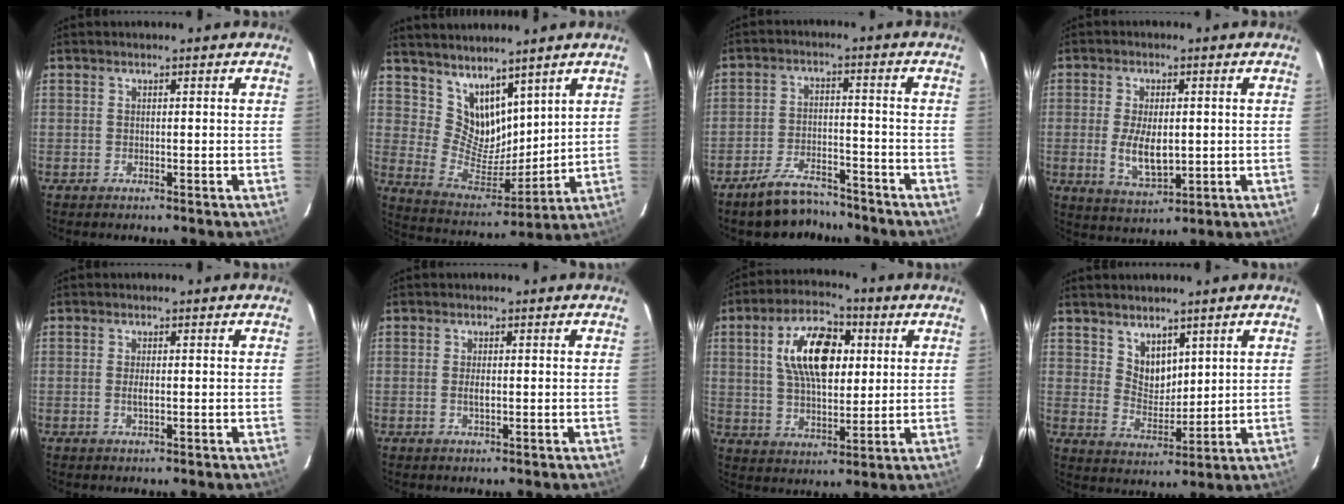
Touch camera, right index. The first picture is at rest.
{"total": 11.2, "force": [8.2, 6.1, 4.6], "torque": [-0.081, -0.008, 0.172]}
{"total": 9.0, "force": [-7.9, 3.2, 2.9], "torque": [-0.080, 0.009, -0.118]}
{"total": 7.9, "force": [-0.6, 3.9, 6.9], "torque": [-0.135, -0.012, -0.003]}
{"total": 1.7, "force": [-0.2, 0.6, 1.6], "torque": [-0.030, -0.004, -0.004]}
{"total": 1.8, "force": [-0.2, 0.8, 1.6], "torque": [-0.030, -0.004, -0.003]}
{"total": 14.3, "force": [3.7, 7.6, 11.5], "torque": [-0.202, 0.025, 0.066]}
{"total": 5.9, "force": [3.9, 3.8, 2.3], "torque": [-0.029, 0.002, 0.080]}